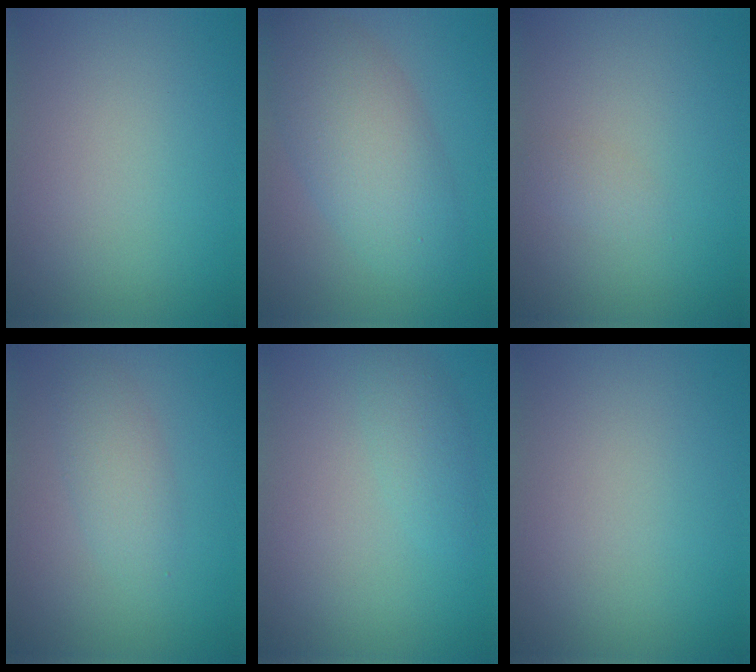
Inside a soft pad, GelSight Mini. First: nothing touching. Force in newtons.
{"total": 6.5, "press": 6.5, "slide": 0.2}
{"total": 0.8, "press": 0.8, "slide": 0.0}
{"total": 2.4, "press": 2.4, "slide": 0.1}
{"total": 1.7, "press": 1.7, "slide": 0.1}
{"total": 0.0}